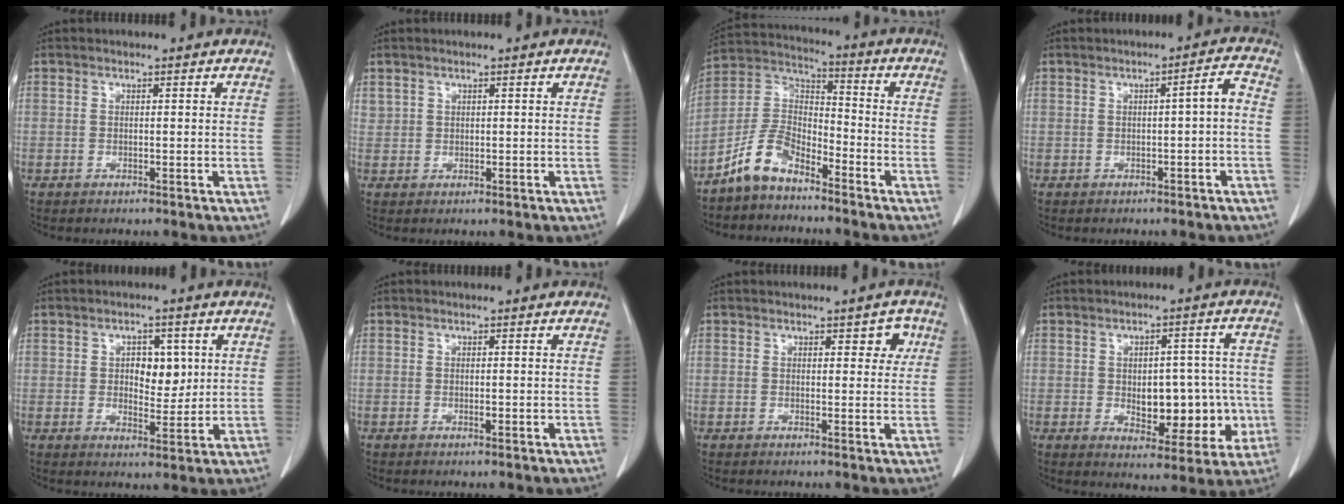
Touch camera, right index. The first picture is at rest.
{"total": 1.1, "force": [0.8, 0.9, 0.1], "torque": [0.004, 0.005, 0.013]}
{"total": 8.8, "force": [-6.6, 3.9, 4.3], "torque": [-0.095, 0.021, -0.136]}
{"total": 2.9, "force": [-0.5, 0.3, 2.8], "torque": [-0.039, 0.011, -0.008]}
{"total": 5.4, "force": [1.3, 3.1, 4.3], "torque": [-0.059, 0.004, 0.023]}
{"total": 0.7, "force": [-0.2, 0.3, 0.6], "torque": [-0.012, -0.001, -0.001]}
{"total": 3.0, "force": [1.2, 1.6, 2.2], "torque": [-0.015, 0.004, 0.011]}
{"total": 10.9, "force": [-1.6, 5.9, 9.1], "torque": [-0.106, 0.020, -0.006]}